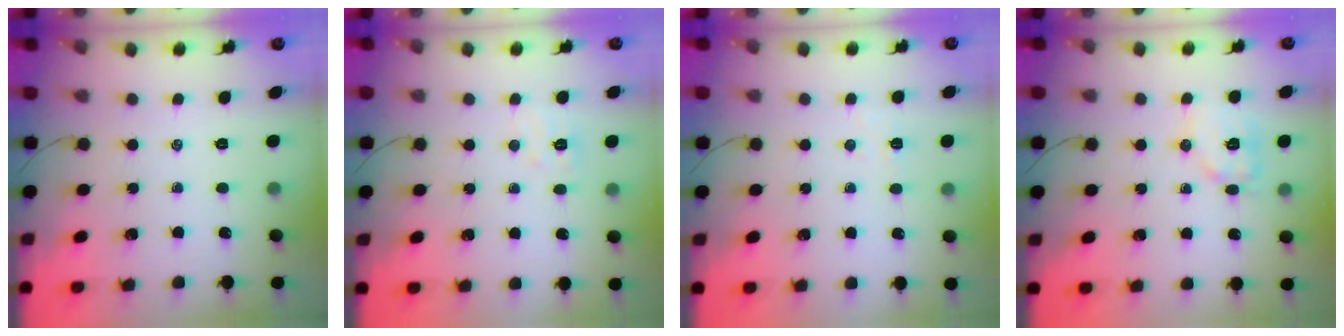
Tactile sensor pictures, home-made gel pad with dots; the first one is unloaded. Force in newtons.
{"total": 5.0, "press": 4.9, "slide": 1.0}
{"total": 2.8, "press": 2.7, "slide": 0.8}
{"total": 10.3, "press": 10.3, "slide": 0.2}